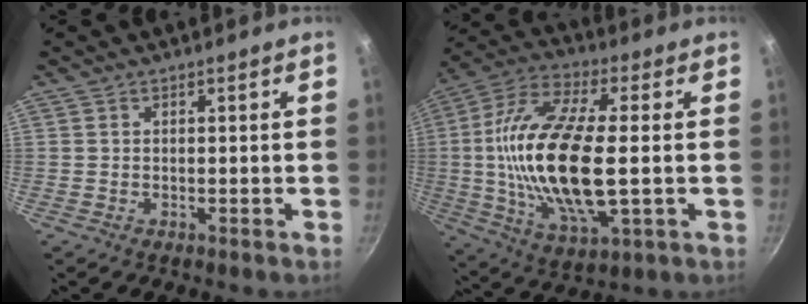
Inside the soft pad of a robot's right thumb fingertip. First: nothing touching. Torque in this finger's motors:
{"motor_torque": [-0.60, 2.42, 2.34, -0.19, 0.54]}